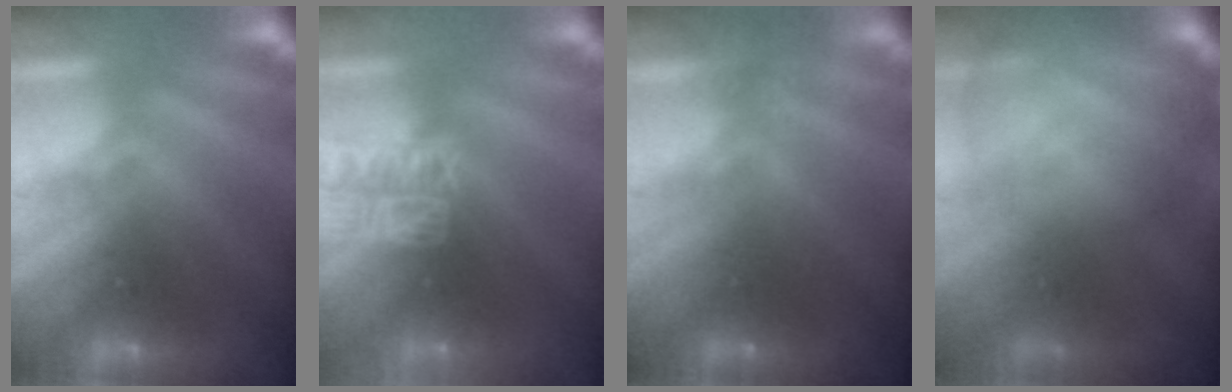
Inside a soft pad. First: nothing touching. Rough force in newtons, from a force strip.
{"total": 11.8}
{"total": 1.4}
{"total": 6.6}